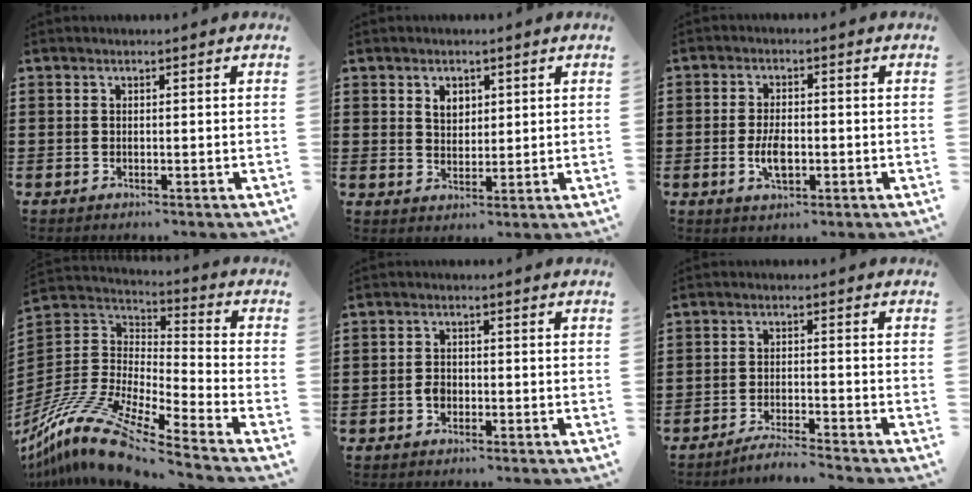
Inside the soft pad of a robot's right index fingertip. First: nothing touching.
{"total": 3.0, "force": [1.5, 2.1, 1.4], "torque": [-0.034, 0.010, 0.027]}
{"total": 4.5, "force": [-0.9, 2.1, 3.8], "torque": [-0.080, 0.000, -0.017]}
{"total": 13.4, "force": [-10.8, 2.0, 7.6], "torque": [-0.183, 0.001, -0.217]}
{"total": 2.4, "force": [-1.0, 1.8, 1.4], "torque": [-0.027, 0.002, -0.019]}
{"total": 3.2, "force": [-3.1, -0.4, 0.6], "torque": [-0.013, -0.003, -0.062]}